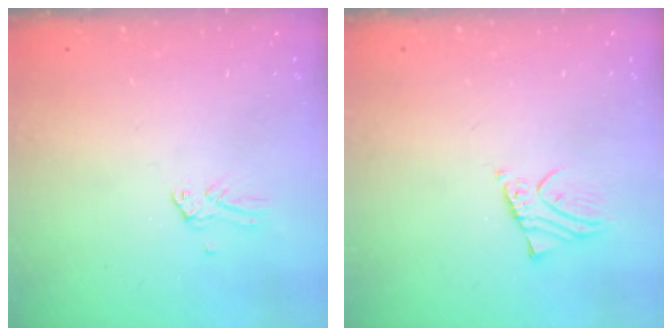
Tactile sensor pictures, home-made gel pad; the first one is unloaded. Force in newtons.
{"total": 2.0, "press": 2.0, "slide": 0.3}